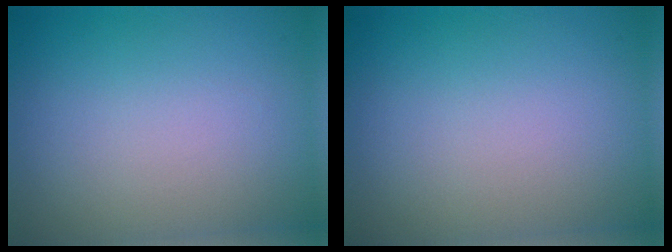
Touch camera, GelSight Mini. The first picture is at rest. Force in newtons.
{"total": 0.0}